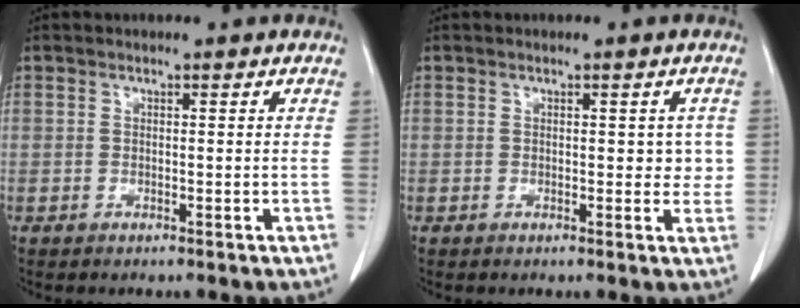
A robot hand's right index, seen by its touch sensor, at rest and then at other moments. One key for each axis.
{"total": 3.1, "fx": 0.3, "fy": 1.8, "fz": 2.5, "tx": -0.021, "ty": 0.008, "tz": 0.003}